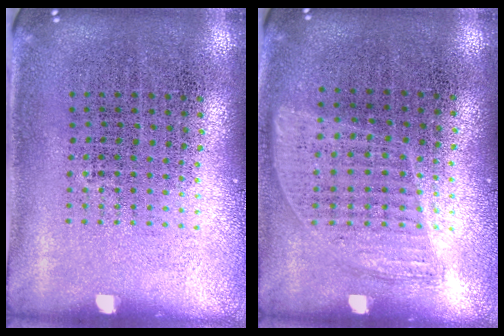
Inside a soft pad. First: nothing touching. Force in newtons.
{"total": 0.9, "press": 0.8, "slide": 0.5}